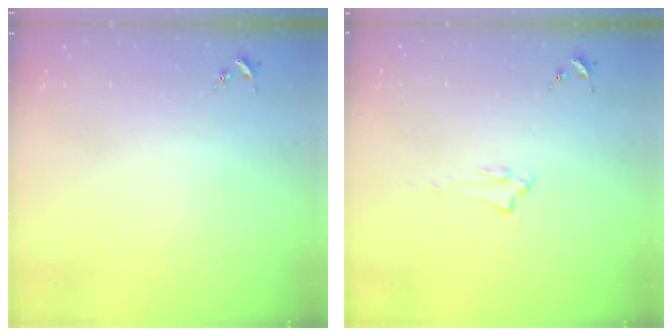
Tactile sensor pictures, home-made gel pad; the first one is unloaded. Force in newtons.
{"total": 2.0, "press": 2.0, "slide": 0.2}